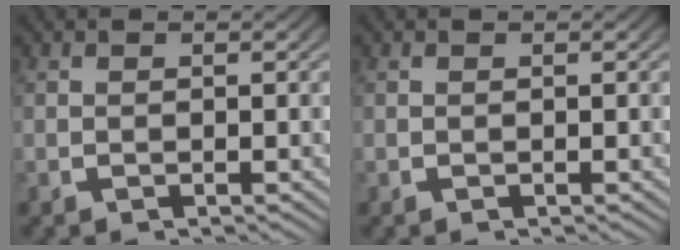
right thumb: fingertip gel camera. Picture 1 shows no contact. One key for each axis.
{"total": 0.0}